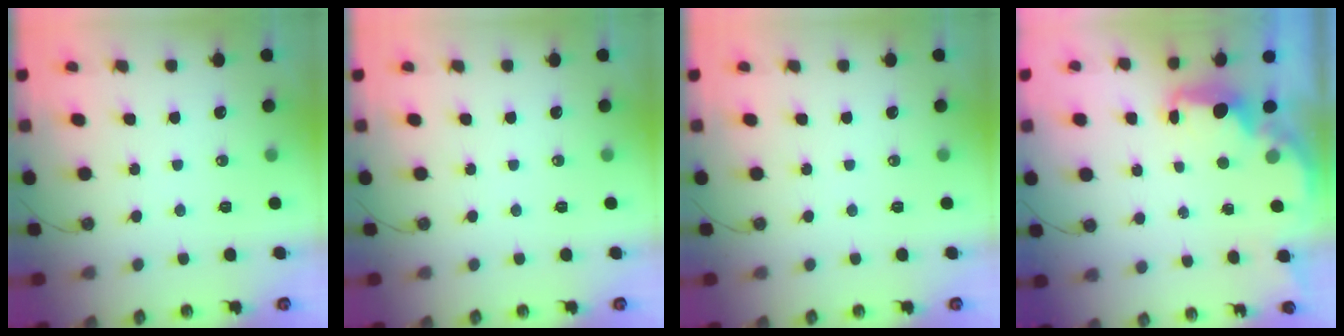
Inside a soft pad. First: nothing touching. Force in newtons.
{"total": 0.0}
{"total": 0.0}
{"total": 2.3, "press": 2.2, "slide": 0.7}